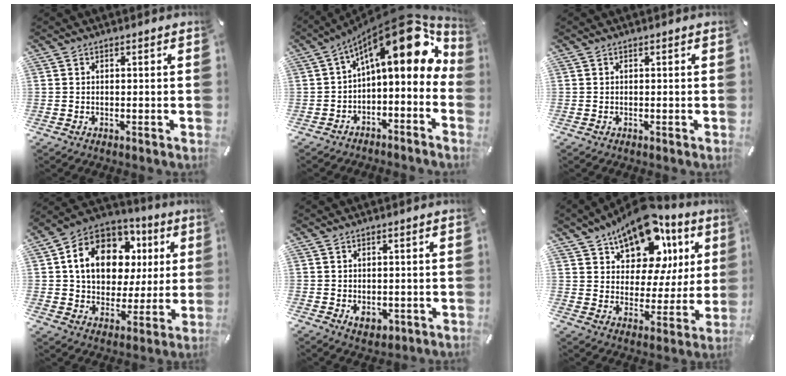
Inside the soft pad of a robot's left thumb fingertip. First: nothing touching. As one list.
[{"total": 19.2, "force": [7.7, 8.3, 15.5], "torque": [-0.208, -0.052, 0.130]}, {"total": 0.0}, {"total": 15.5, "force": [4.7, 12.1, 8.5], "torque": [-0.168, -0.013, 0.090]}, {"total": 2.9, "force": [-0.6, 2.3, 1.5], "torque": [-0.025, -0.002, -0.012]}, {"total": 17.5, "force": [12.4, 9.4, 7.9], "torque": [-0.131, -0.091, 0.214]}]